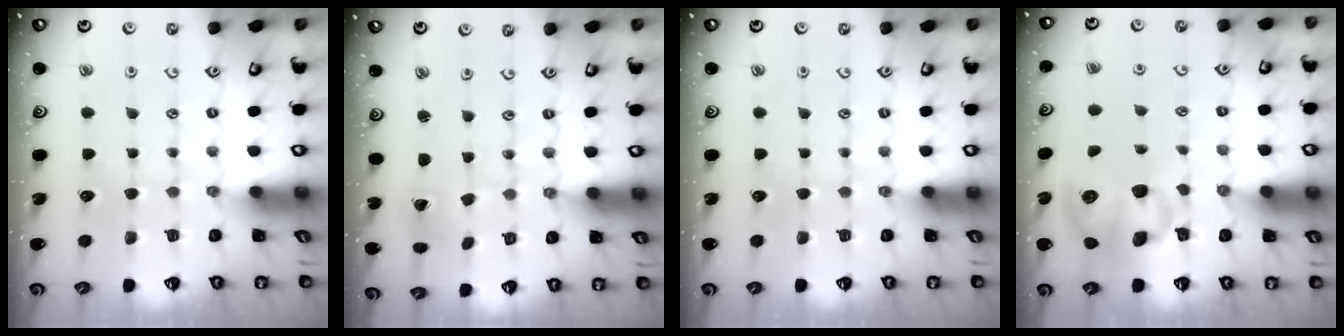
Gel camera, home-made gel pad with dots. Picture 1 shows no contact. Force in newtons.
{"total": 1.0, "press": 1.0, "slide": 0.0}
{"total": 0.0}
{"total": 10.9, "press": 10.8, "slide": 1.4}